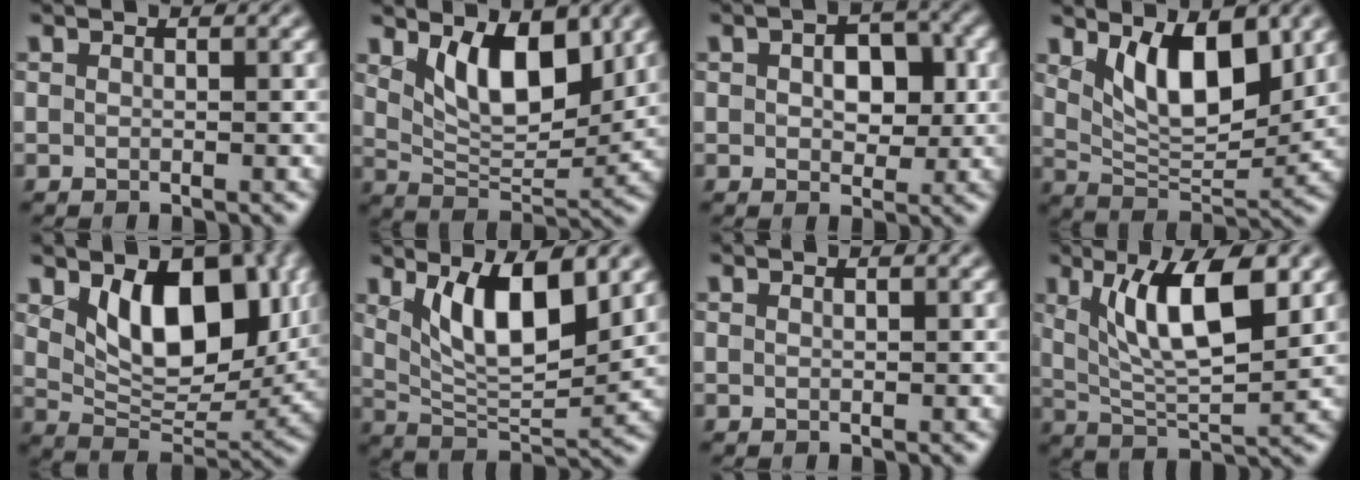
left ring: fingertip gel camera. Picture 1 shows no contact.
{"total": 7.0, "force": [3.1, 3.4, 5.3], "torque": [-0.093, -0.015, 0.052]}
{"total": 4.3, "force": [0.5, 2.7, 3.3], "torque": [-0.052, 0.002, 0.004]}
{"total": 7.3, "force": [3.0, 3.3, 5.8], "torque": [-0.100, -0.014, 0.055]}
{"total": 9.4, "force": [2.8, 5.6, 7.0], "torque": [-0.115, -0.022, 0.051]}
{"total": 7.8, "force": [3.0, 2.9, 6.6], "torque": [-0.118, -0.016, 0.059]}
{"total": 0.0}
{"total": 8.2, "force": [2.9, 2.5, 7.3], "torque": [-0.126, -0.008, 0.054]}